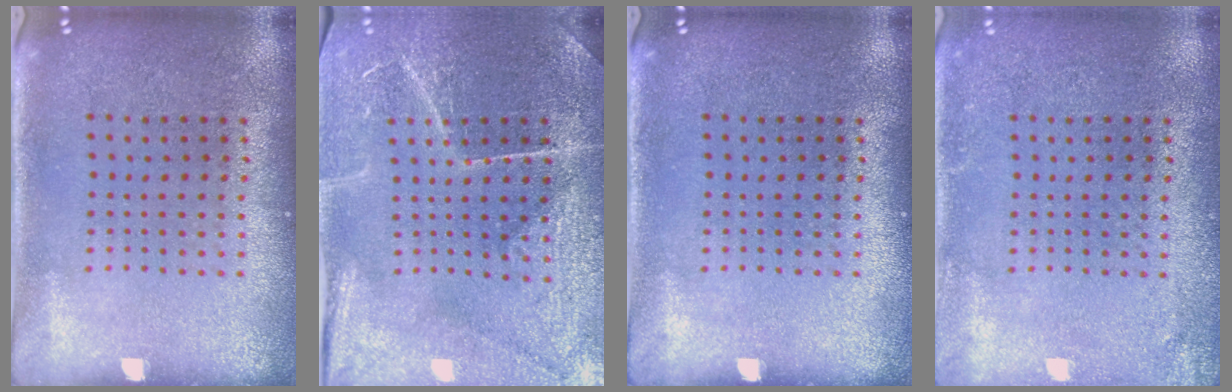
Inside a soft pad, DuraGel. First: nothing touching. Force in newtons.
{"total": 4.1, "press": 3.9, "slide": 1.3}
{"total": 0.0}
{"total": 1.6, "press": 1.6, "slide": 0.2}